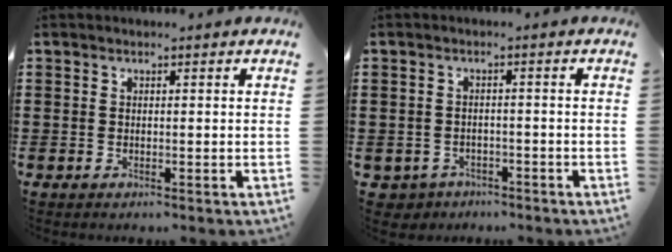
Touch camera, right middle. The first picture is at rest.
{"total": 2.1, "force": [-1.9, 0.8, -0.2], "torque": [-0.007, -0.001, -0.045]}